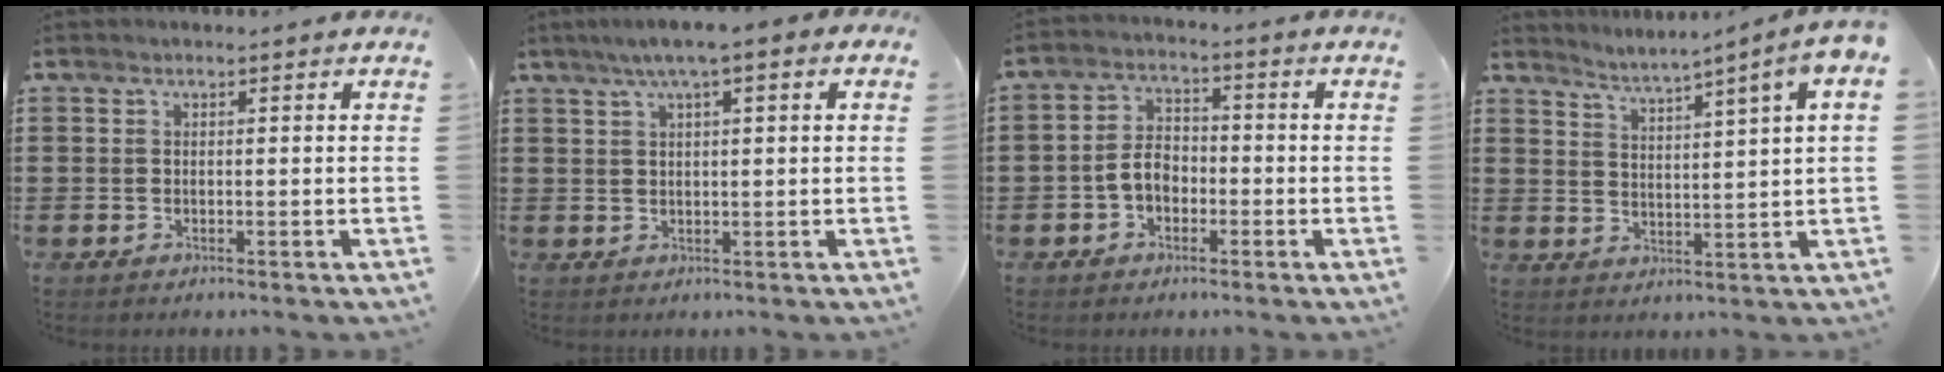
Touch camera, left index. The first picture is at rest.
{"total": 3.5, "force": [1.3, 0.4, 3.2], "torque": [-0.062, 0.003, 0.019]}
{"total": 4.6, "force": [-1.5, 3.1, 3.1], "torque": [-0.073, 0.007, -0.033]}
{"total": 3.7, "force": [2.8, -0.6, 2.4], "torque": [-0.059, -0.021, 0.040]}